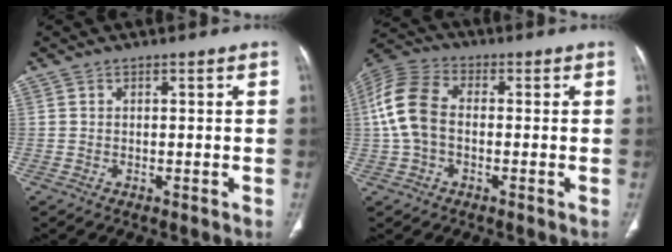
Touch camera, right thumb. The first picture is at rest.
{"total": 10.6, "force": [-0.3, 6.9, 8.0], "torque": [-0.171, 0.028, -0.016]}